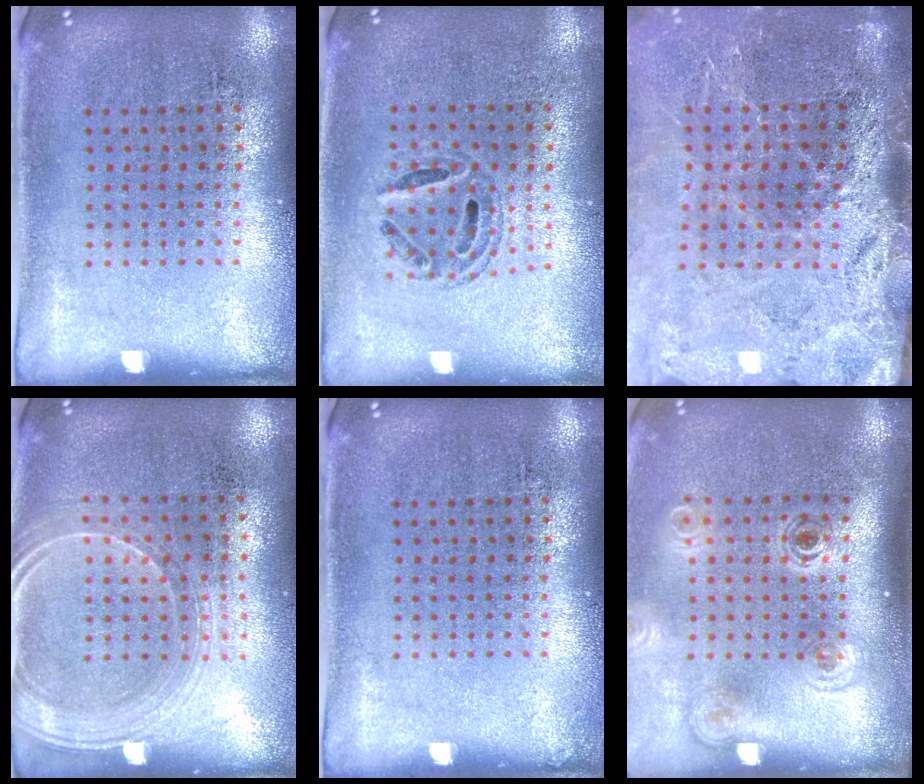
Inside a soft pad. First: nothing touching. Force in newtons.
{"total": 0.7, "press": 0.6, "slide": 0.2}
{"total": 4.0, "press": 3.3, "slide": 2.2}
{"total": 1.7, "press": 1.5, "slide": 0.8}
{"total": 0.0}
{"total": 1.8, "press": 1.2, "slide": 1.3}